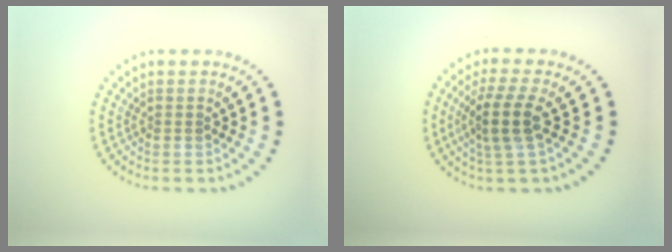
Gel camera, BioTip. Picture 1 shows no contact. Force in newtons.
{"total": 3.6, "press": 2.9, "slide": 2.1}